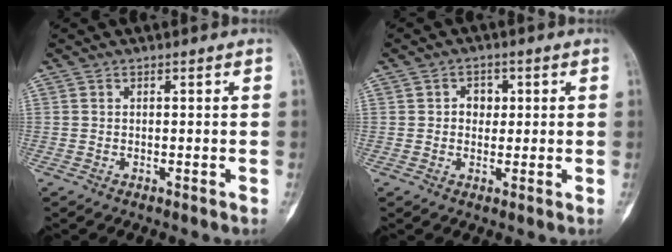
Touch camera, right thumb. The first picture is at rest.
{"total": 3.3, "force": [0.6, 2.8, 1.8], "torque": [-0.005, 0.003, 0.006]}